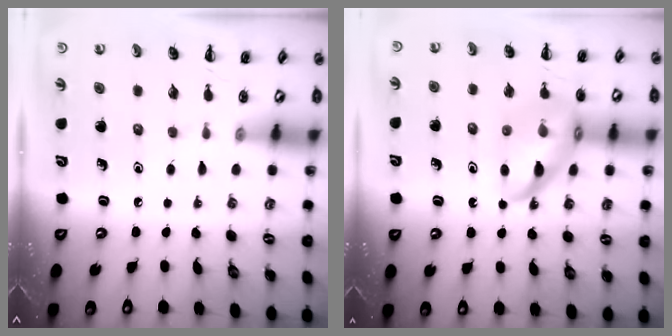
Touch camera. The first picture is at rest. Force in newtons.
{"total": 16.6, "press": 16.3, "slide": 3.1}